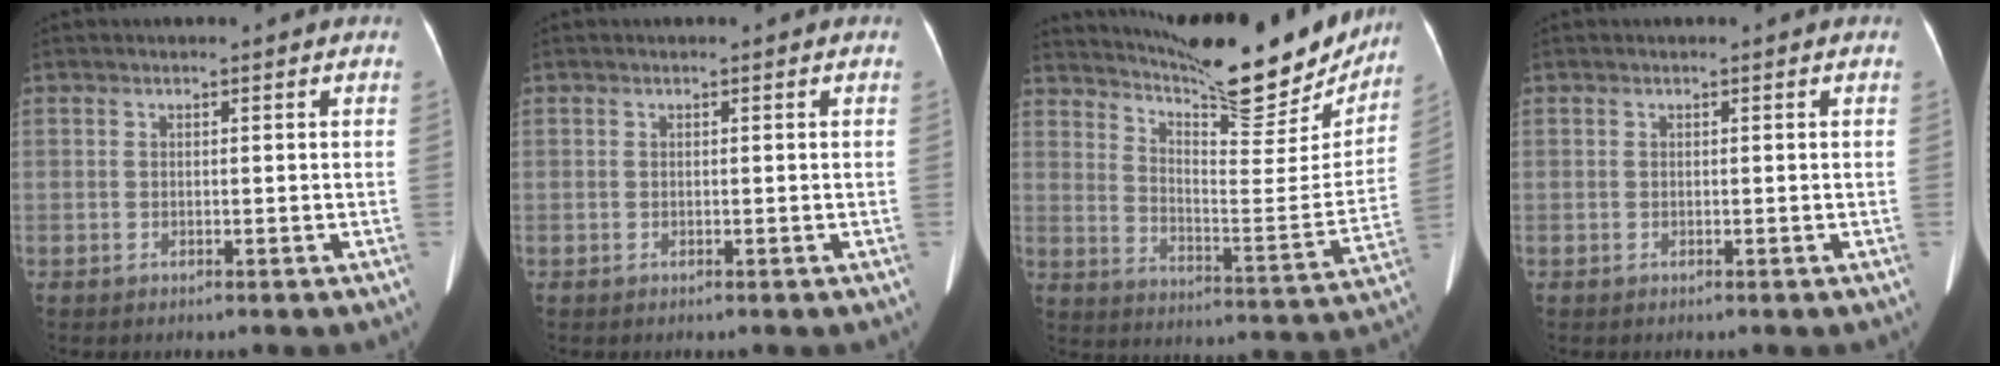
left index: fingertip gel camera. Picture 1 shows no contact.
{"total": 0.0}
{"total": 22.1, "force": [19.7, 3.8, 9.2], "torque": [-0.143, -0.045, 0.273]}
{"total": 0.0}